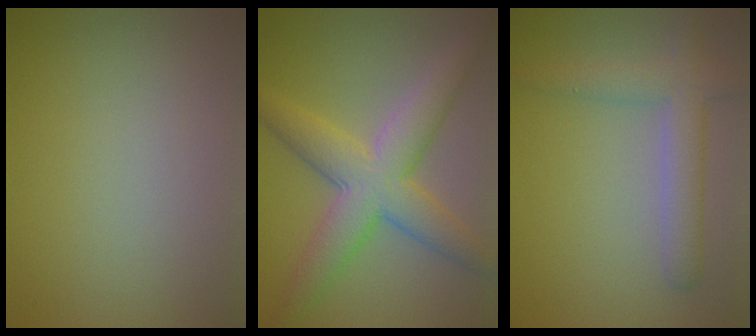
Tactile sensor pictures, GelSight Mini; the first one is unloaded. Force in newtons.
{"total": 6.8, "press": 6.8, "slide": 0.2}
{"total": 3.7, "press": 3.7, "slide": 0.2}